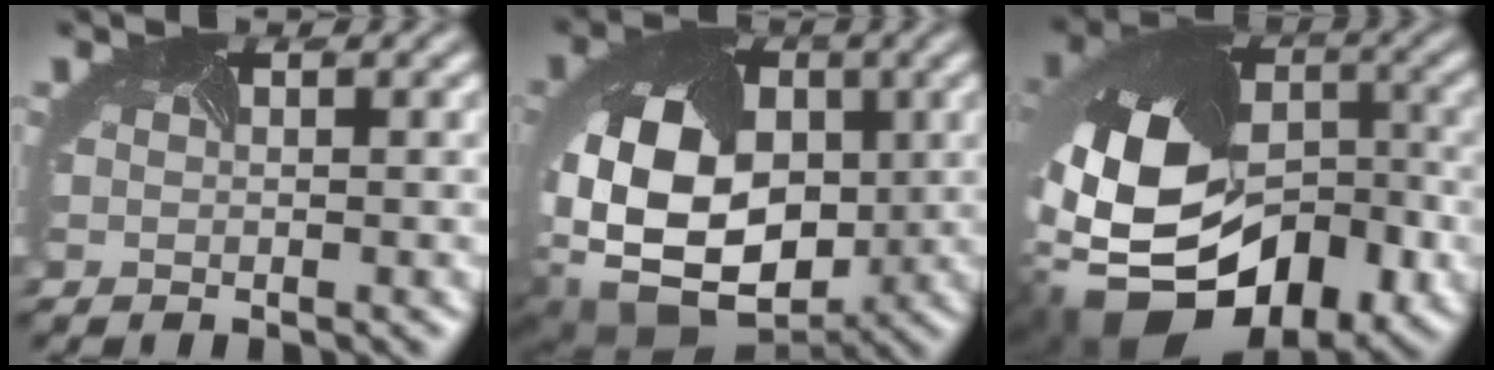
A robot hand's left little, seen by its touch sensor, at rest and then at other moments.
{"total": 16.6, "force": [-0.3, 13.1, 10.2], "torque": [-0.212, -0.027, -0.013]}
{"total": 16.9, "force": [-4.6, 11.8, 11.2], "torque": [-0.229, -0.017, -0.069]}